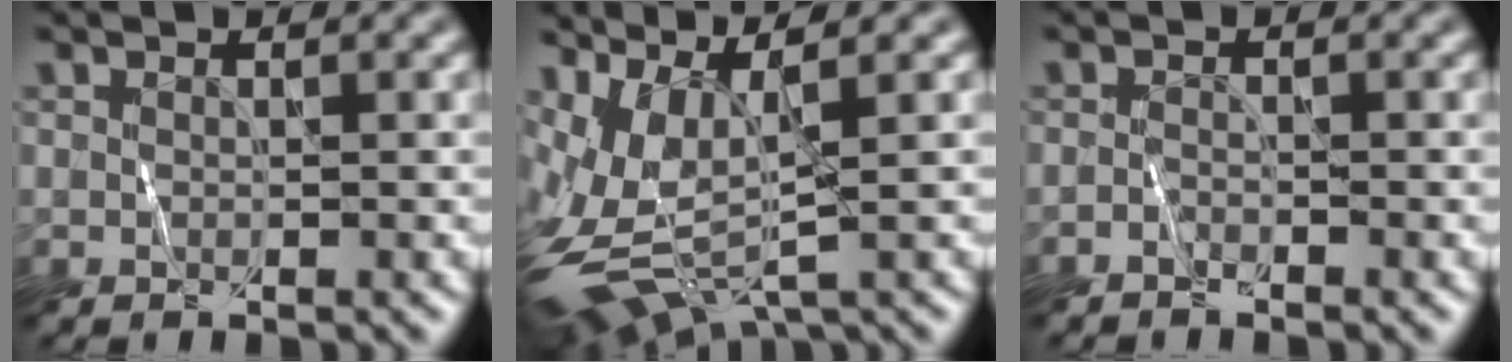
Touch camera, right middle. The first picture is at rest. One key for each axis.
{"total": 7.8, "fx": -0.1, "fy": 3.5, "fz": 6.9, "tx": -0.162, "ty": -0.010, "tz": 0.007}
{"total": 0.8, "fx": -0.7, "fy": 0.1, "fz": 0.2, "tx": -0.007, "ty": 0.003, "tz": -0.017}